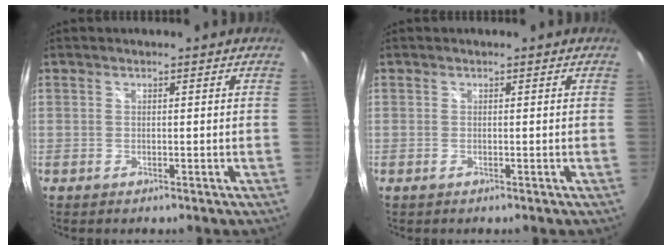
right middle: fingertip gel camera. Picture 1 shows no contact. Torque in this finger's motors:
{"motor_torque": [0.00, 0.00, 0.00, 0.00]}